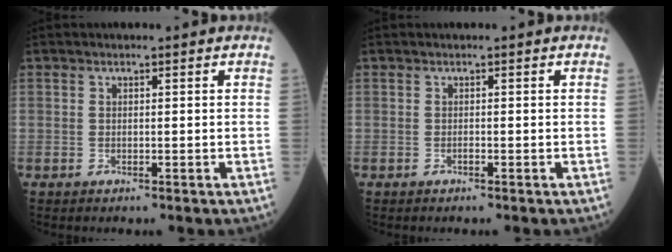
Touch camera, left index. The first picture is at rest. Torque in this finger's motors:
{"motor_torque": [-0.19, 0.14, -0.02, -0.01]}